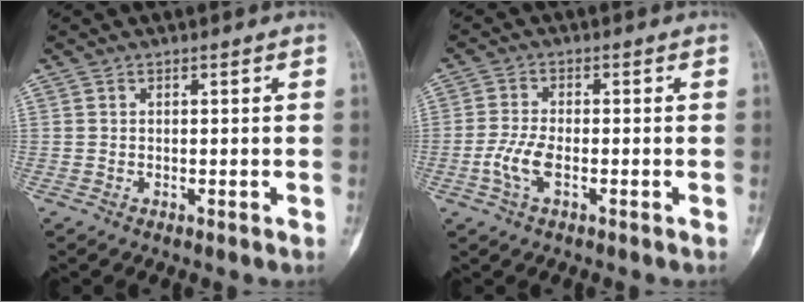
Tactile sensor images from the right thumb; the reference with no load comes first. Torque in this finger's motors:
{"motor_torque": [0.30, -0.47, 0.72, -0.45, 0.01]}